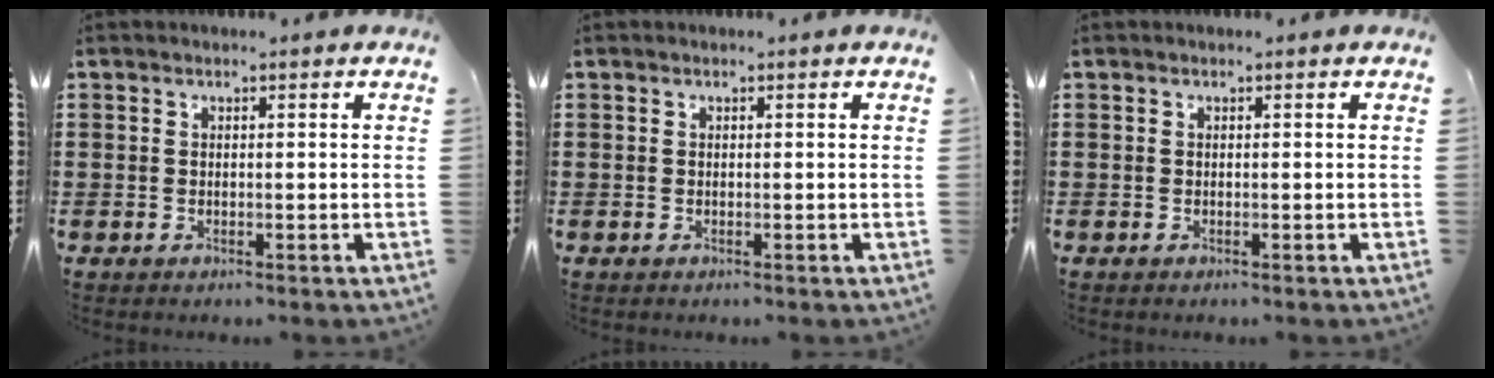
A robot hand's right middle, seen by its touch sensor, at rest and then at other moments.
{"total": 0.0}
{"total": 0.0}